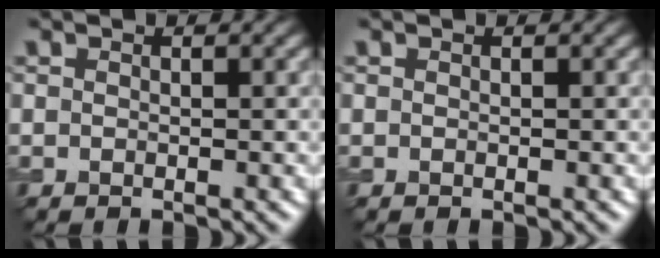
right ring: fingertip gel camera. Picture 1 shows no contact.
{"total": 0.0}